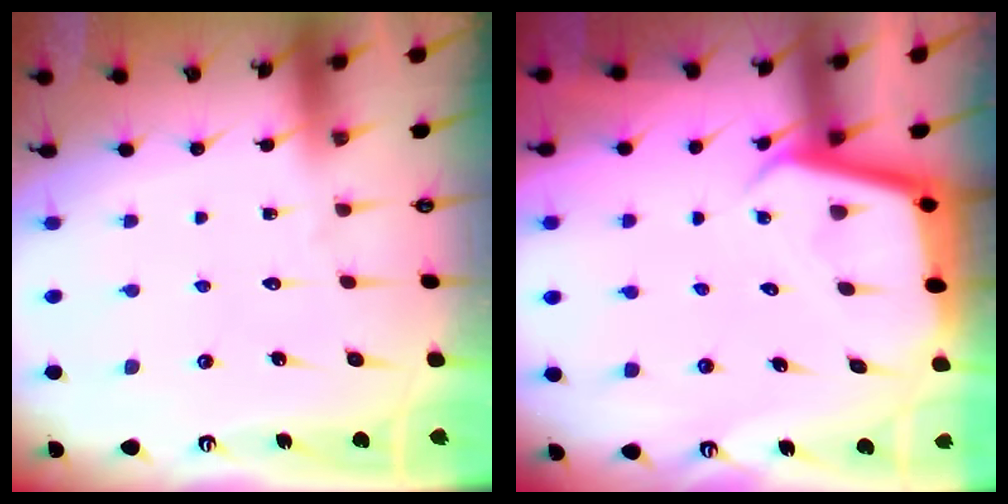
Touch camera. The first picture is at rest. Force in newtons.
{"total": 3.8, "press": 3.8, "slide": 0.2}